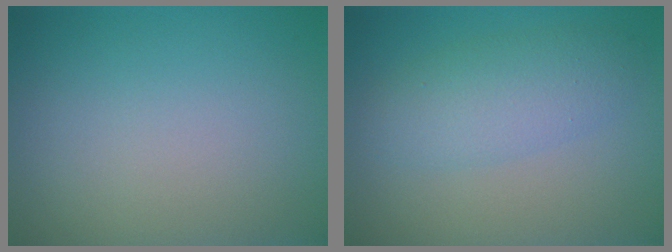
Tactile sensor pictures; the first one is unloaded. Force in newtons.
{"total": 3.7, "press": 3.7, "slide": 0.1}